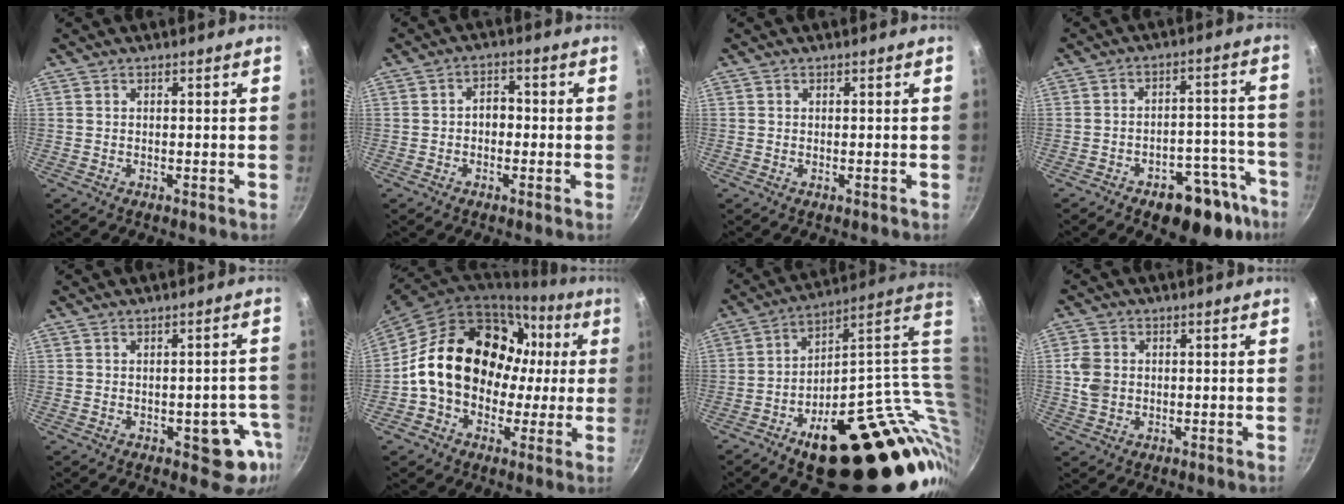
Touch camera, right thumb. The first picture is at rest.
{"total": 3.2, "force": [-0.6, 2.4, 2.1], "torque": [-0.011, 0.014, -0.015]}
{"total": 0.0}
{"total": 15.7, "force": [-10.0, 7.9, 9.1], "torque": [-0.047, 0.072, -0.129]}
{"total": 7.8, "force": [-2.5, 4.1, 6.1], "torque": [-0.014, 0.015, -0.032]}
{"total": 21.1, "force": [1.1, 16.9, 12.6], "torque": [-0.181, 0.054, 0.021]}
{"total": 31.8, "force": [-1.2, 15.4, 27.8], "torque": [-0.311, 0.007, 0.012]}
{"total": 4.9, "force": [0.3, 4.0, 2.8], "torque": [-0.048, 0.001, 0.002]}